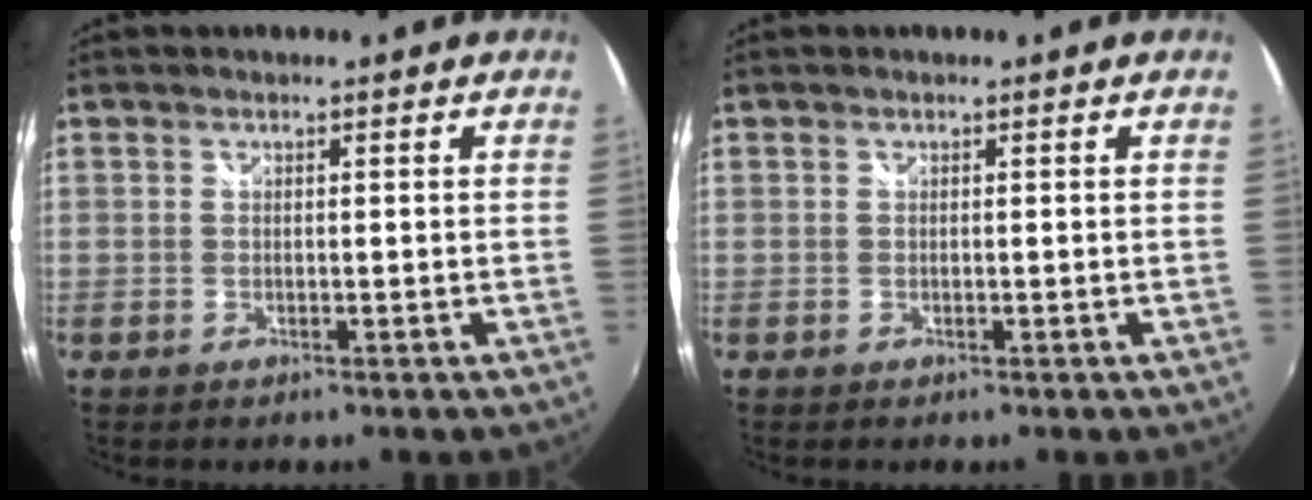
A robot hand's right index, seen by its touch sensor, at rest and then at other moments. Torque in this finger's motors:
{"motor_torque": [0.00, 0.00, 0.00, 0.00]}